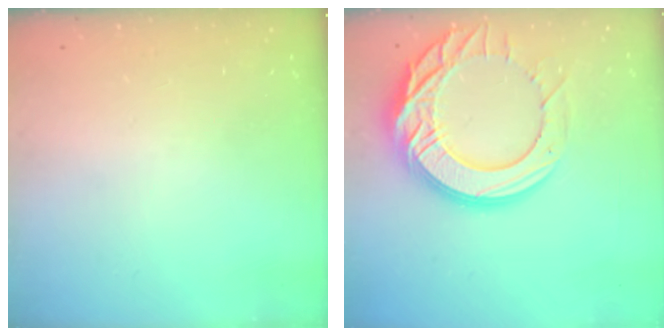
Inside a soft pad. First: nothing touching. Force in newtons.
{"total": 22.6, "press": 22.5, "slide": 2.2}